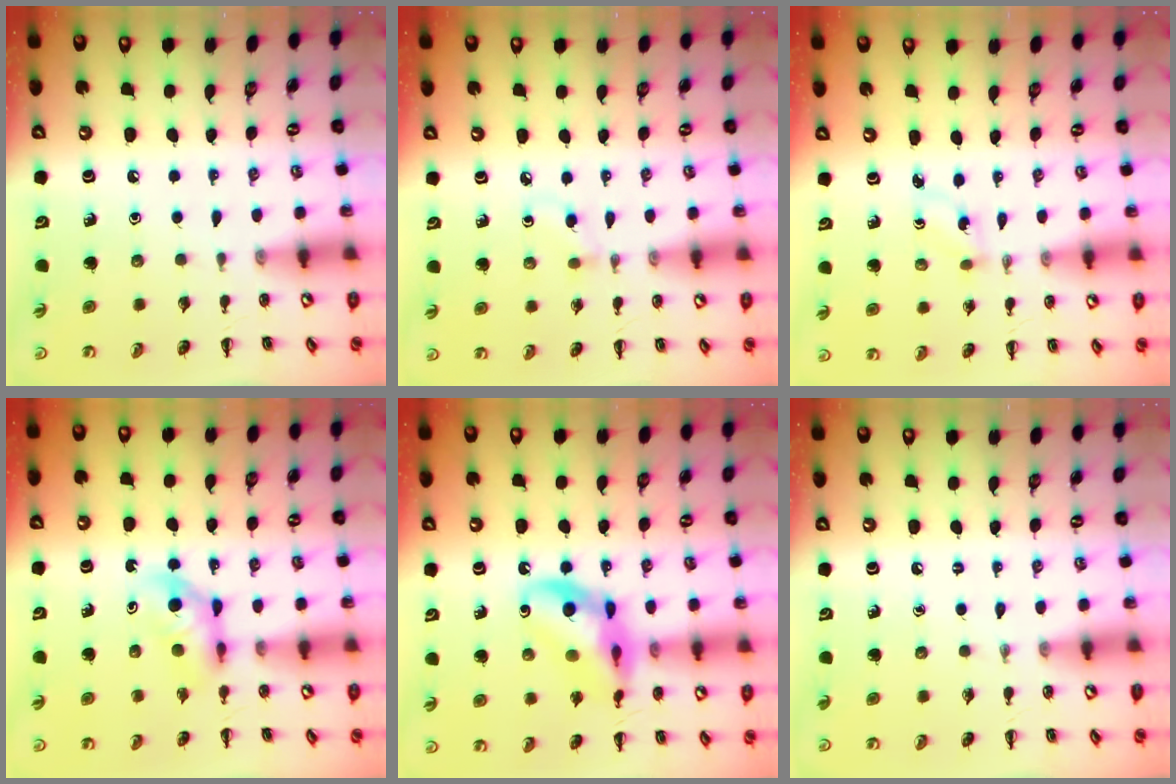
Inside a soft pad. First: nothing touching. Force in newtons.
{"total": 2.9, "press": 2.7, "slide": 1.0}
{"total": 1.2, "press": 1.1, "slide": 0.5}
{"total": 4.1, "press": 4.0, "slide": 0.9}
{"total": 13.4, "press": 13.2, "slide": 2.5}
{"total": 0.0}